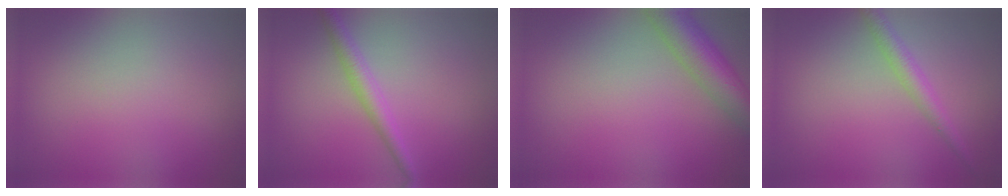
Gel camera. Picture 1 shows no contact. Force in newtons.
{"total": 2.3, "press": 2.3, "slide": 0.0}
{"total": 5.9, "press": 5.8, "slide": 0.3}
{"total": 2.1, "press": 2.1, "slide": 0.1}